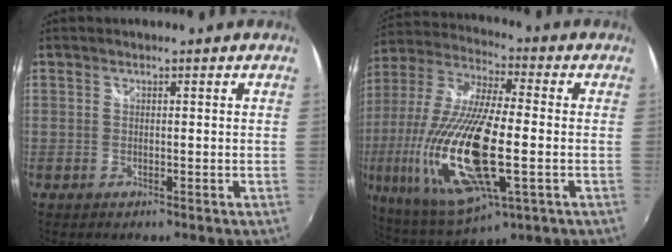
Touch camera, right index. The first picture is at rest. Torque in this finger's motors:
{"motor_torque": [2.14, 0.00, 1.05, 0.21]}